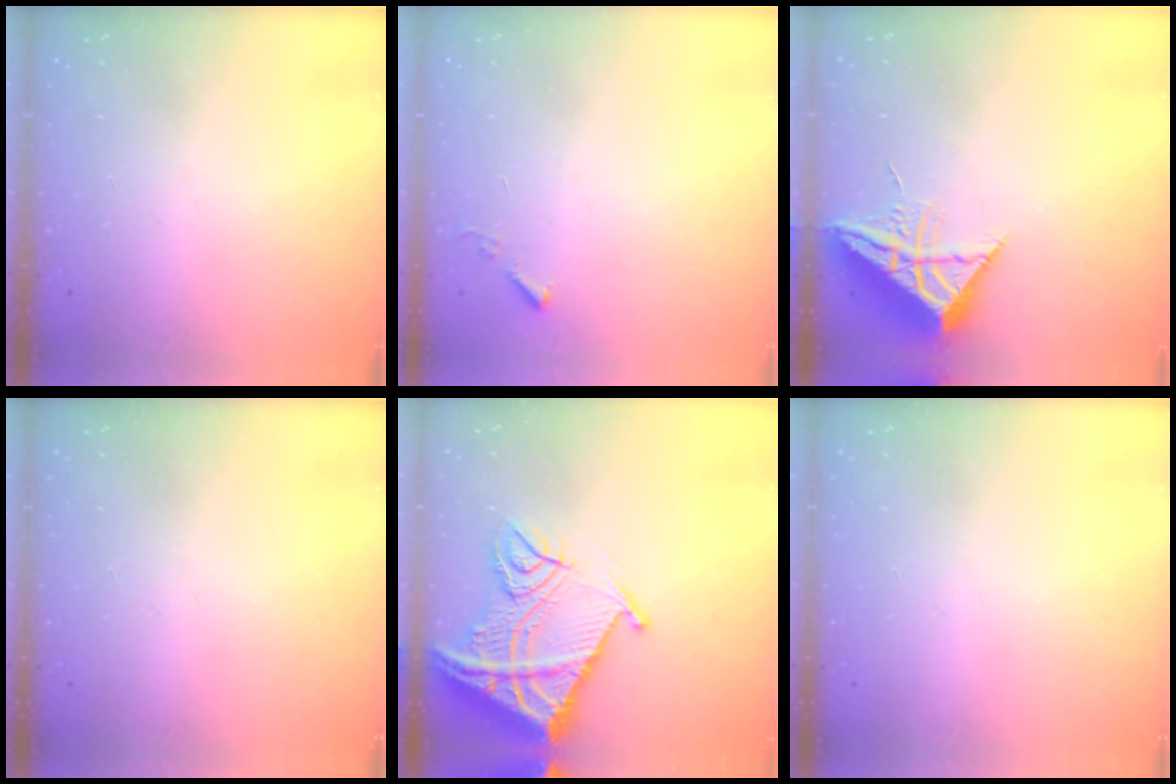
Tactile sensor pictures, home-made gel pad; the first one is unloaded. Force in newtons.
{"total": 3.2, "press": 3.2, "slide": 0.5}
{"total": 10.4, "press": 10.3, "slide": 1.1}
{"total": 0.0}
{"total": 19.6, "press": 19.5, "slide": 2.1}
{"total": 0.0}